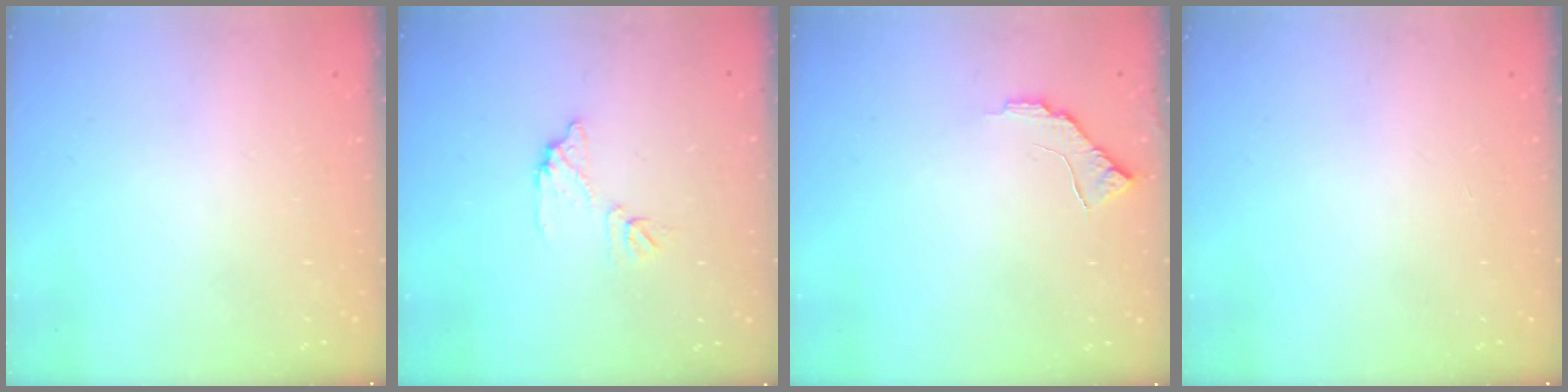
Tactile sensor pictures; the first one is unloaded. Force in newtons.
{"total": 7.8, "press": 7.8, "slide": 0.4}
{"total": 7.2, "press": 7.1, "slide": 0.9}
{"total": 0.0}